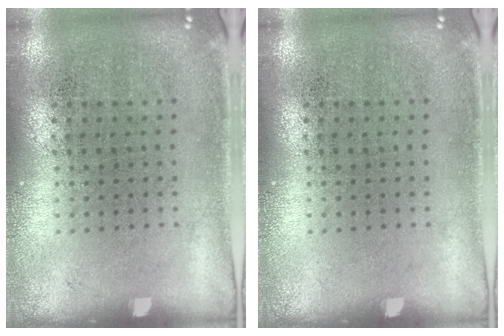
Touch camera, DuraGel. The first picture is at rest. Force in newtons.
{"total": 0.0}